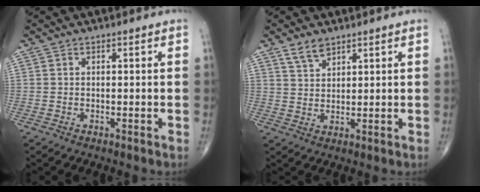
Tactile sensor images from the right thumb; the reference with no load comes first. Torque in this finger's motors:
{"motor_torque": [-0.40, 0.39, 0.29, 0.26, 0.00]}